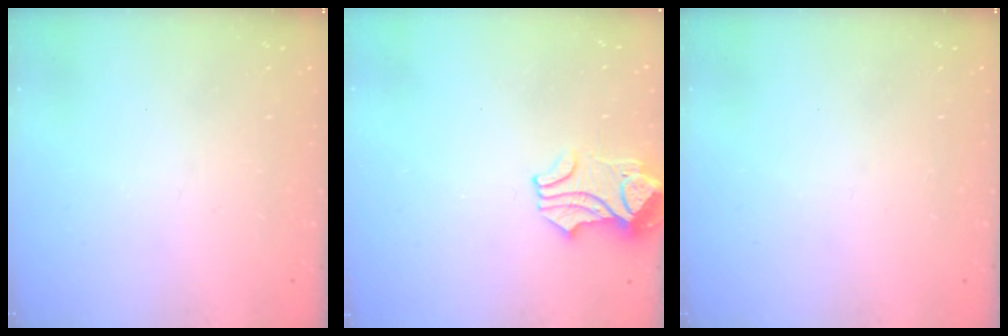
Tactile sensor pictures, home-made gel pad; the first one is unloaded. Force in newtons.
{"total": 1.6, "press": 1.1, "slide": 1.1}
{"total": 0.0}